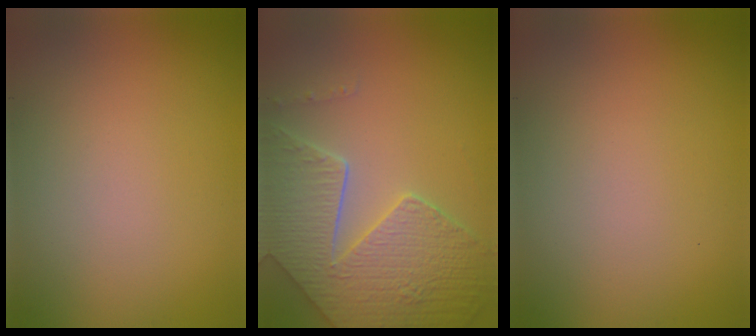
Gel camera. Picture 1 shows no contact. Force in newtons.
{"total": 8.6, "press": 6.1, "slide": 6.0}
{"total": 0.0}